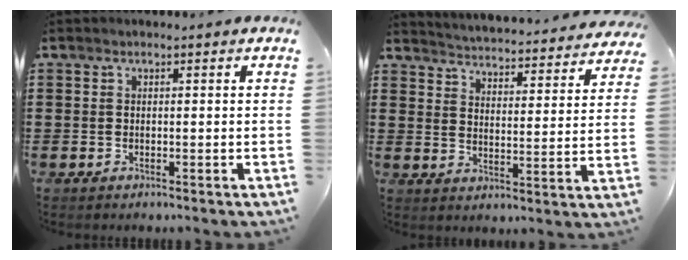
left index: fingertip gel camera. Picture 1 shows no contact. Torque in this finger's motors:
{"motor_torque": [2.14, 0.00, 1.05, 0.15]}